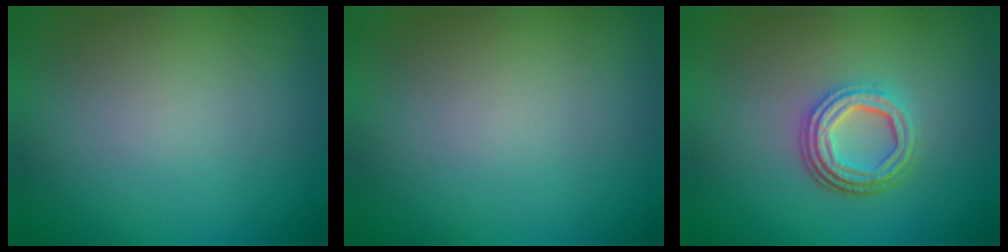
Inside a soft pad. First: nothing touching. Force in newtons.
{"total": 0.0}
{"total": 4.5, "press": 3.3, "slide": 3.1}